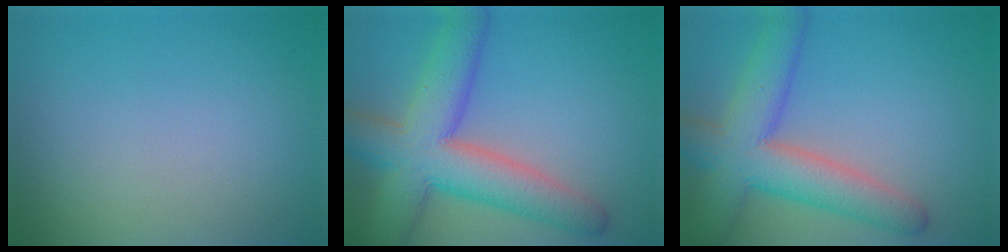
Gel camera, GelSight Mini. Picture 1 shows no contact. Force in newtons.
{"total": 9.7, "press": 9.6, "slide": 0.4}
{"total": 8.3, "press": 8.3, "slide": 0.5}